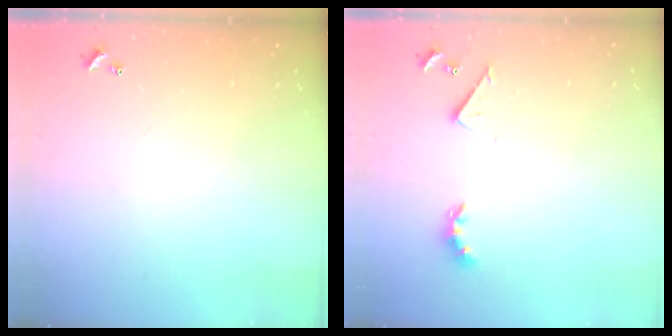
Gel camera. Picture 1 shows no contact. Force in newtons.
{"total": 3.5, "press": 3.4, "slide": 0.7}